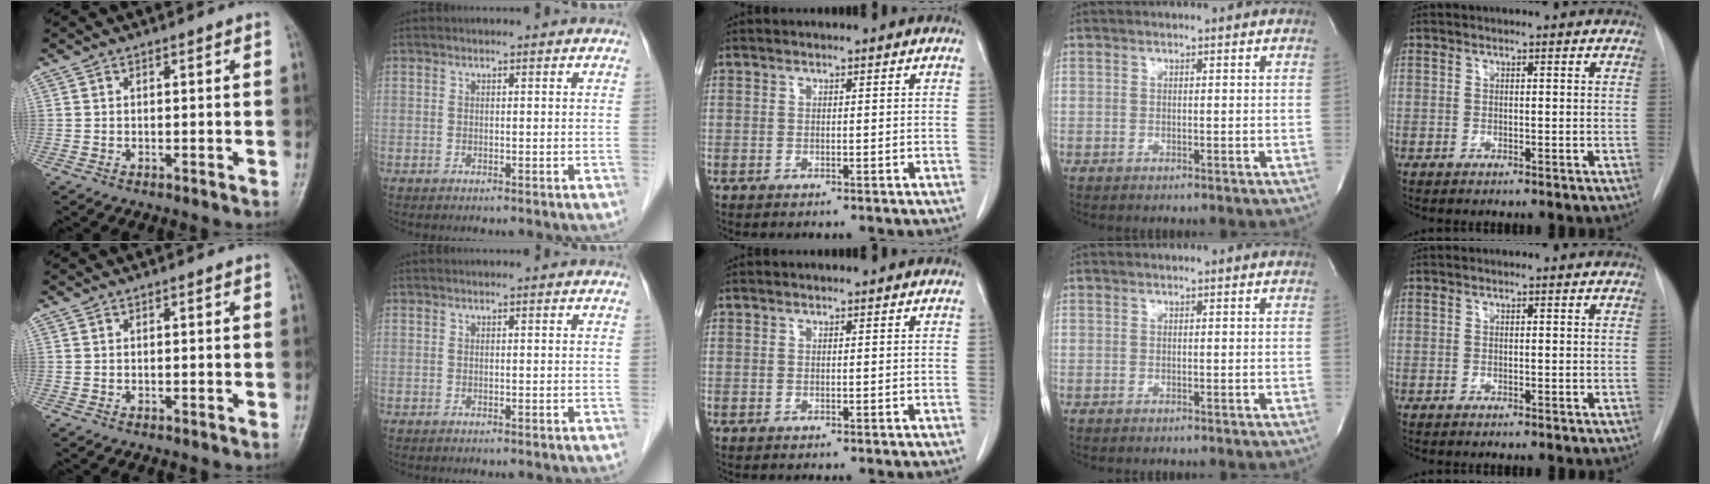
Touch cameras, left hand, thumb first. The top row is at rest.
{}